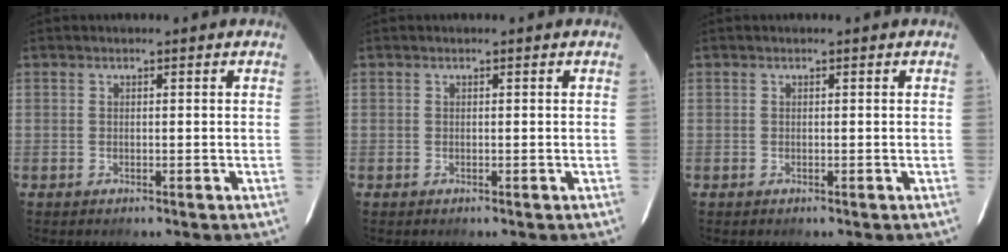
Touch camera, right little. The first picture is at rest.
{"total": 0.0}
{"total": 0.0}